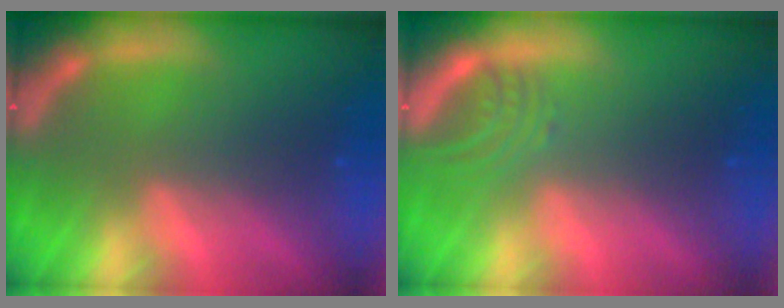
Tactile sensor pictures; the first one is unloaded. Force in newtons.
{"total": 2.5}